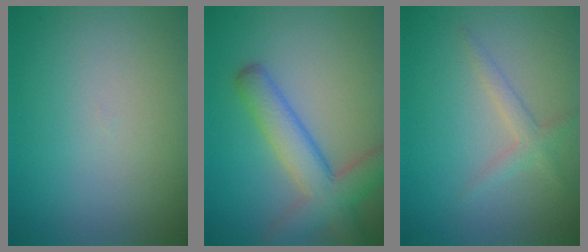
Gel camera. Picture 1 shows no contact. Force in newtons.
{"total": 5.5, "press": 5.5, "slide": 0.2}
{"total": 1.6, "press": 1.6, "slide": 0.1}